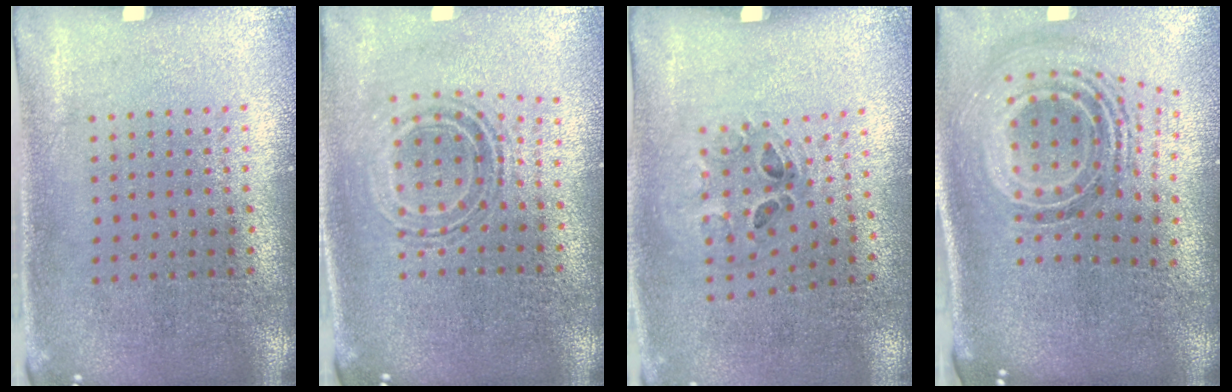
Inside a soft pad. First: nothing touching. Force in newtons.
{"total": 0.9, "press": 0.8, "slide": 0.3}
{"total": 1.2, "press": 0.6, "slide": 1.0}
{"total": 1.9, "press": 1.3, "slide": 1.3}